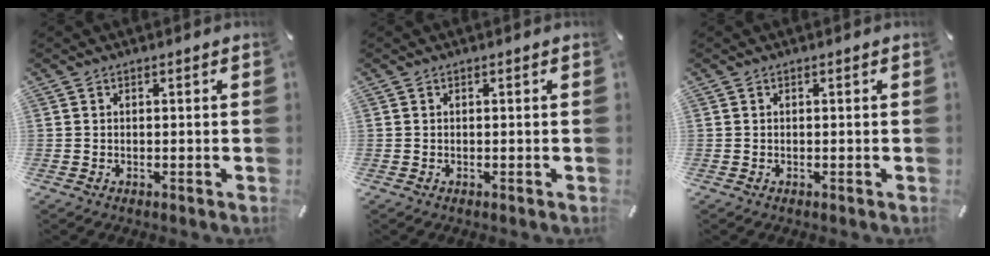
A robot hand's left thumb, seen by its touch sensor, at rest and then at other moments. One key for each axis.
{"total": 0.0}
{"total": 0.0}